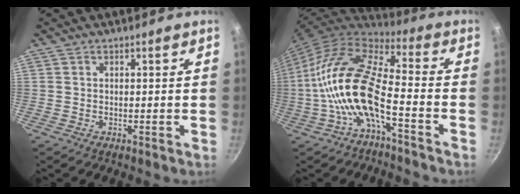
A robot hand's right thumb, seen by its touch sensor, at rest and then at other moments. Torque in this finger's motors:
{"motor_torque": [1.65, 1.46, 2.51, -0.26, 0.84]}